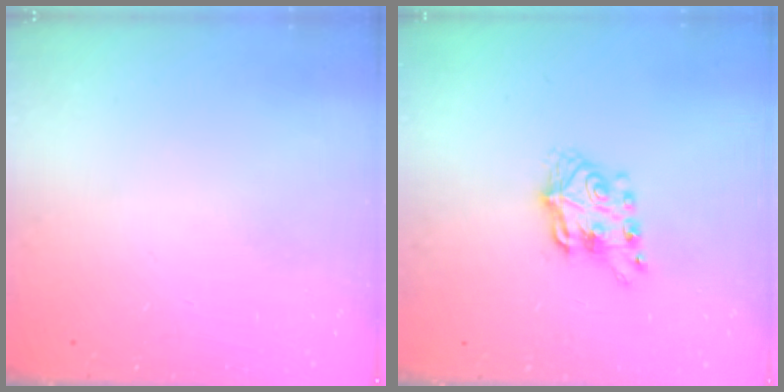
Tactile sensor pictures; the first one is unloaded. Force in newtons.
{"total": 6.9, "press": 6.9, "slide": 0.3}